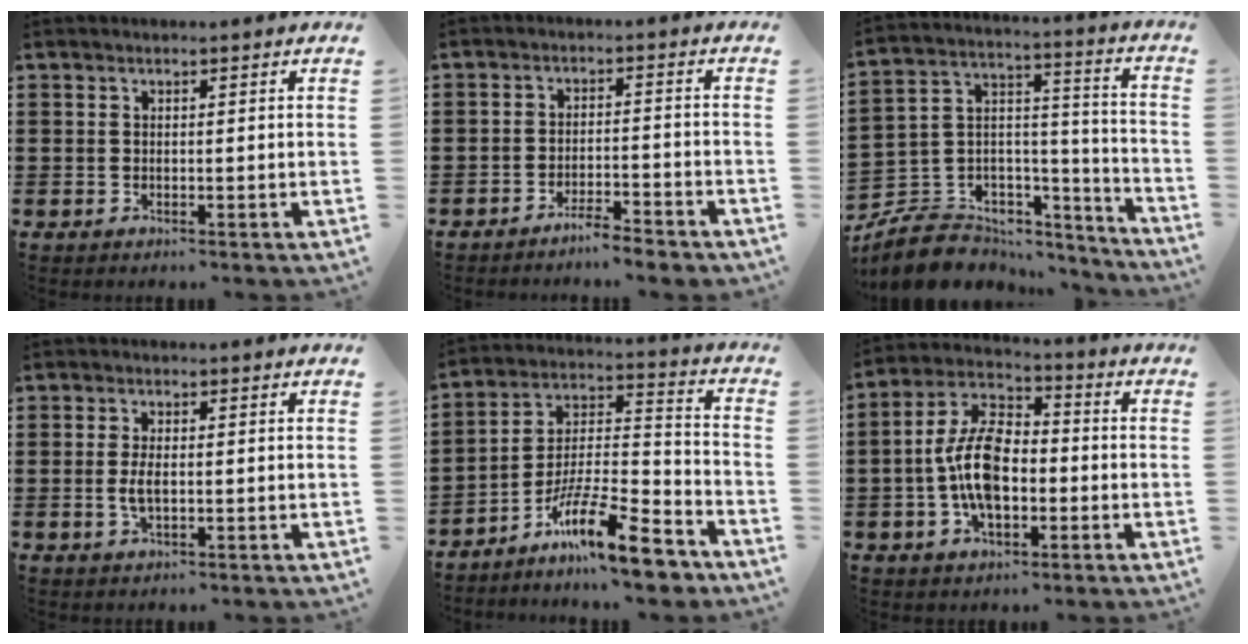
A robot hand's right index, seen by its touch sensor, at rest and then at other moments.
{"total": 3.6, "force": [-3.5, 0.1, 1.0], "torque": [-0.020, 0.003, -0.071]}
{"total": 7.8, "force": [-6.0, 4.7, 1.8], "torque": [-0.057, 0.001, -0.113]}
{"total": 3.1, "force": [-0.2, 1.2, 2.8], "torque": [-0.068, -0.004, -0.010]}
{"total": 14.6, "force": [-11.0, 2.6, 9.3], "torque": [-0.154, 0.032, -0.198]}
{"total": 10.8, "force": [-1.9, 6.0, 8.8], "torque": [-0.209, 0.005, -0.042]}